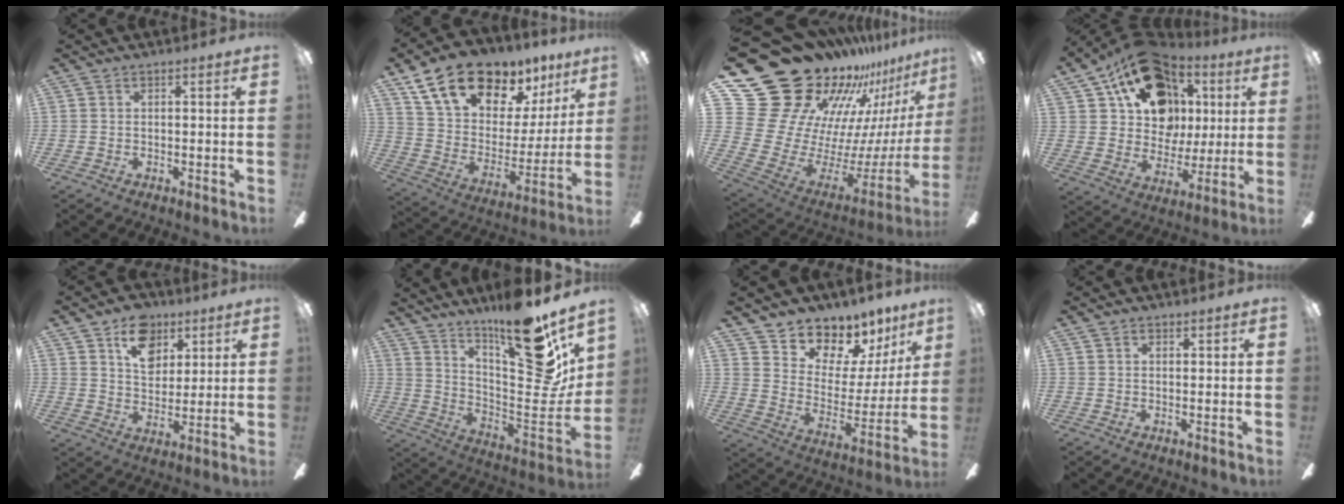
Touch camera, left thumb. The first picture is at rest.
{"total": 18.8, "force": [13.9, 9.4, 8.5], "torque": [-0.154, -0.091, 0.253]}
{"total": 30.5, "force": [22.3, 15.7, 13.6], "torque": [-0.205, -0.219, 0.464]}
{"total": 20.2, "force": [10.2, 14.5, 9.7], "torque": [-0.159, -0.044, 0.196]}
{"total": 11.3, "force": [6.2, 7.9, 5.3], "torque": [-0.061, -0.019, 0.111]}
{"total": 22.7, "force": [16.0, 6.0, 14.9], "torque": [-0.185, -0.129, 0.258]}
{"total": 10.6, "force": [9.3, 5.0, 1.0], "torque": [-0.018, -0.101, 0.167]}
{"total": 0.8, "force": [0.7, 0.4, 0.1], "torque": [-0.003, 0.001, 0.014]}